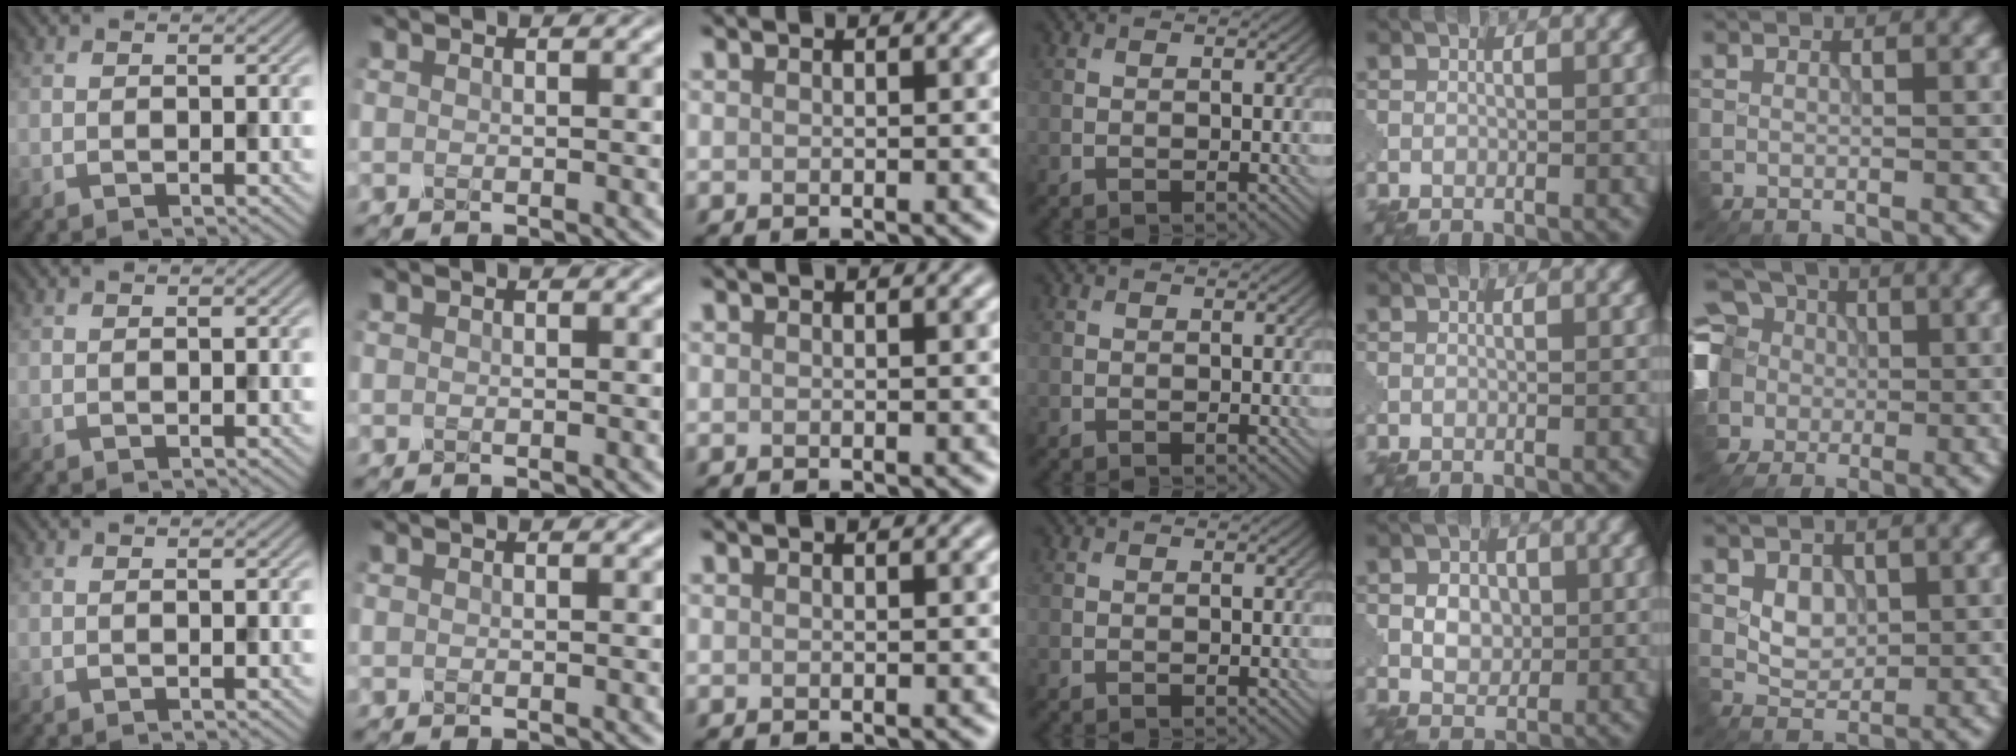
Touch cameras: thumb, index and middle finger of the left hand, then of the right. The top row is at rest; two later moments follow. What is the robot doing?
{"motion": "close", "object": "eyeshadow palette"}